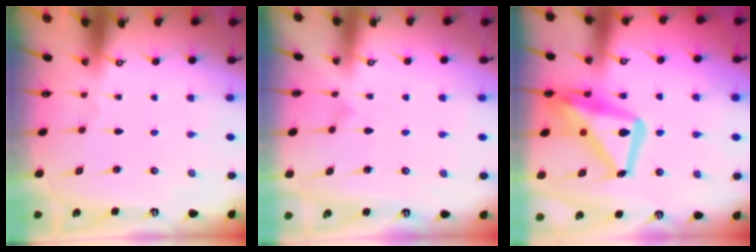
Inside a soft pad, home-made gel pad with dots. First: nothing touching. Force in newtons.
{"total": 4.8, "press": 4.8, "slide": 0.4}
{"total": 20.7, "press": 20.6, "slide": 2.0}